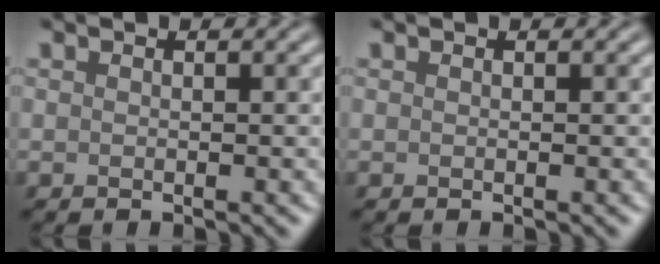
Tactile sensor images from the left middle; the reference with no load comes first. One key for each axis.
{"total": 0.0}